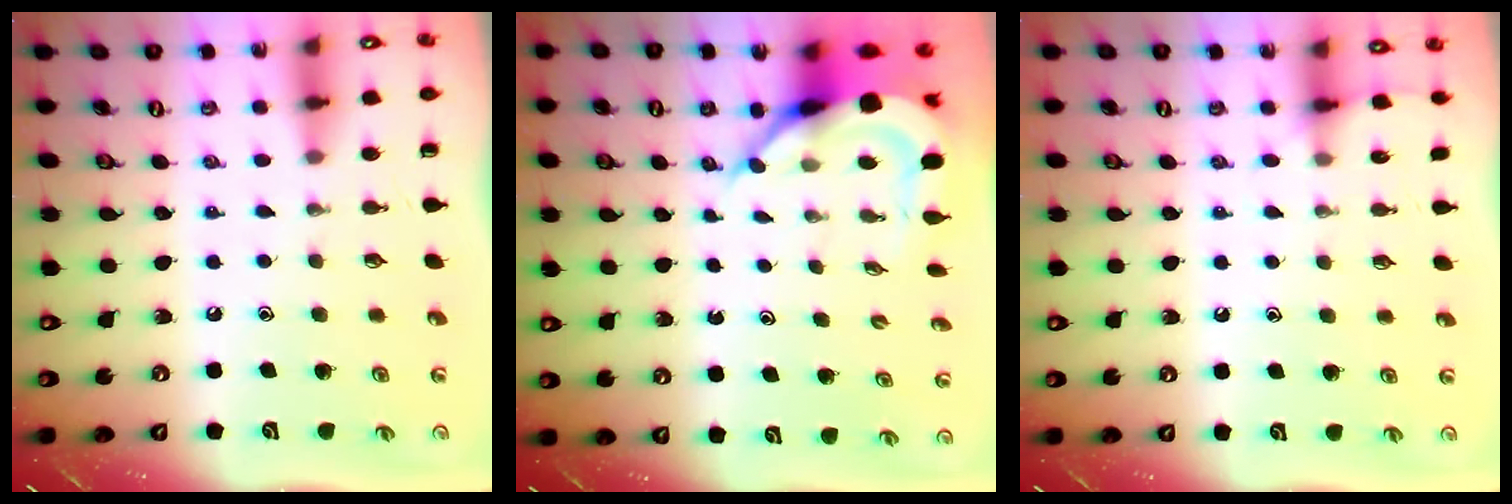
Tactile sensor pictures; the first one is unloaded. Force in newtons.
{"total": 7.7, "press": 7.6, "slide": 1.0}
{"total": 4.8, "press": 4.8, "slide": 0.7}